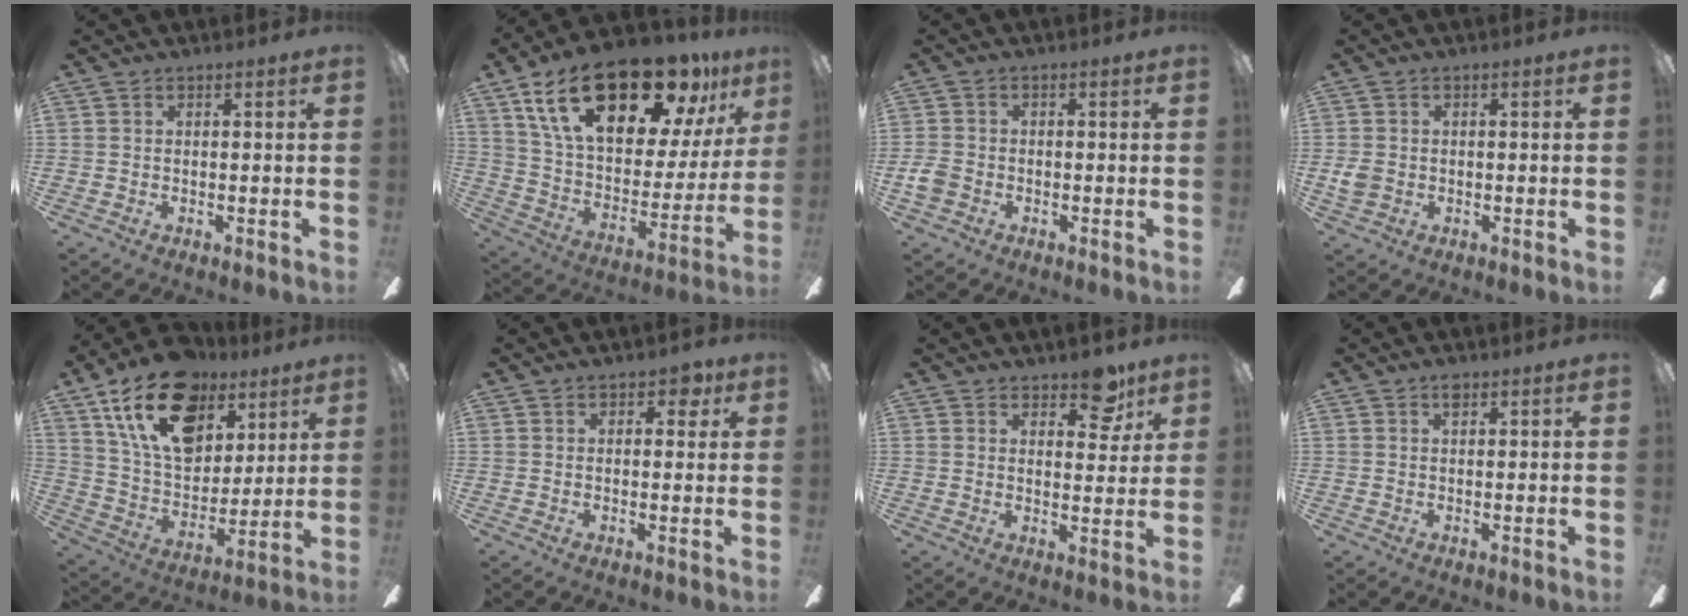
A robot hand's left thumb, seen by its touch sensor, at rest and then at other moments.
{"total": 27.2, "force": [17.0, 12.2, 17.4], "torque": [-0.294, -0.092, 0.292]}
{"total": 3.6, "force": [-1.4, 2.8, 1.9], "torque": [-0.042, 0.007, -0.028]}
{"total": 3.3, "force": [-0.3, 2.8, 1.6], "torque": [-0.018, 0.006, -0.005]}
{"total": 22.6, "force": [12.6, 13.6, 12.8], "torque": [-0.216, -0.050, 0.227]}
{"total": 3.5, "force": [1.7, 2.0, 2.4], "torque": [-0.025, 0.000, 0.023]}
{"total": 8.5, "force": [6.1, 4.1, 4.3], "torque": [-0.034, -0.034, 0.101]}
{"total": 1.7, "force": [1.0, 0.7, 1.1], "torque": [-0.016, 0.000, 0.016]}